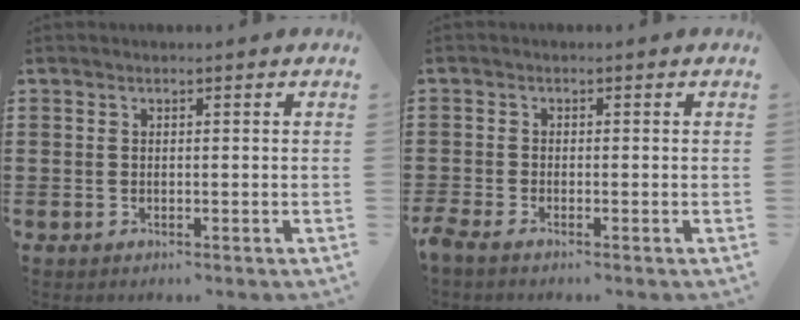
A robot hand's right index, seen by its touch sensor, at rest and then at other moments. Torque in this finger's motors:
{"motor_torque": [1.17, 0.97, 0.09, 0.00]}